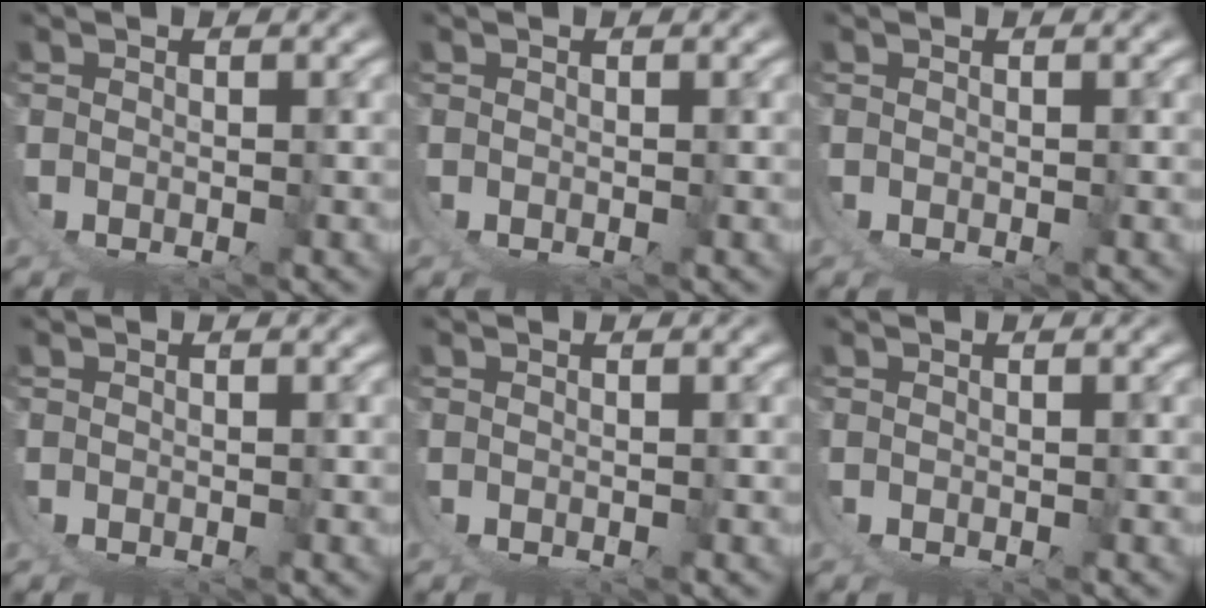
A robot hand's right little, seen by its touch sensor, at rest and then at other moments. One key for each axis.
{"total": 0.0}
{"total": 0.0}
{"total": 0.0}
{"total": 0.0}
{"total": 0.0}